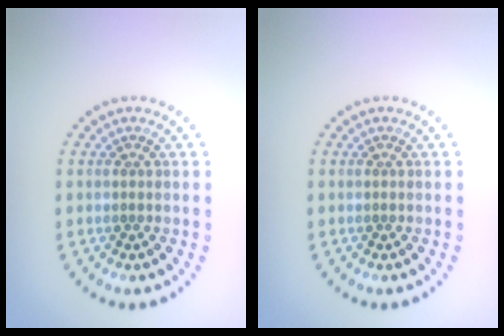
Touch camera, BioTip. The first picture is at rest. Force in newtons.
{"total": 0.0}